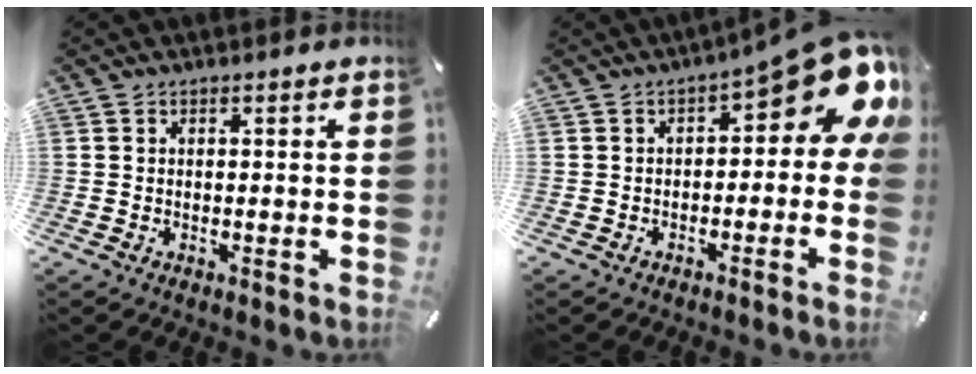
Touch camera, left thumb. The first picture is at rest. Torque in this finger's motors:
{"motor_torque": [2.36, 2.64, 1.50, -1.27, 0.14]}